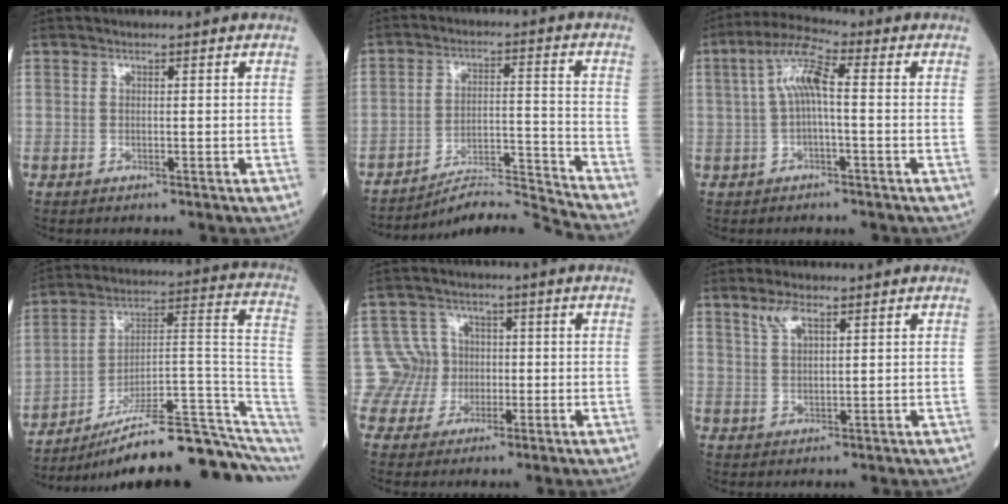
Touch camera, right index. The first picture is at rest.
{"total": 9.8, "force": [-9.2, -3.3, 0.1], "torque": [0.003, 0.025, -0.158]}
{"total": 6.7, "force": [0.6, 1.2, 6.6], "torque": [-0.131, 0.024, 0.010]}
{"total": 21.5, "force": [-16.1, 2.1, 14.1], "torque": [-0.135, 0.048, -0.241]}
{"total": 6.0, "force": [-0.2, 6.0, -0.4], "torque": [0.019, 0.018, 0.000]}
{"total": 3.4, "force": [2.4, 0.8, 2.3], "torque": [-0.051, 0.005, 0.052]}